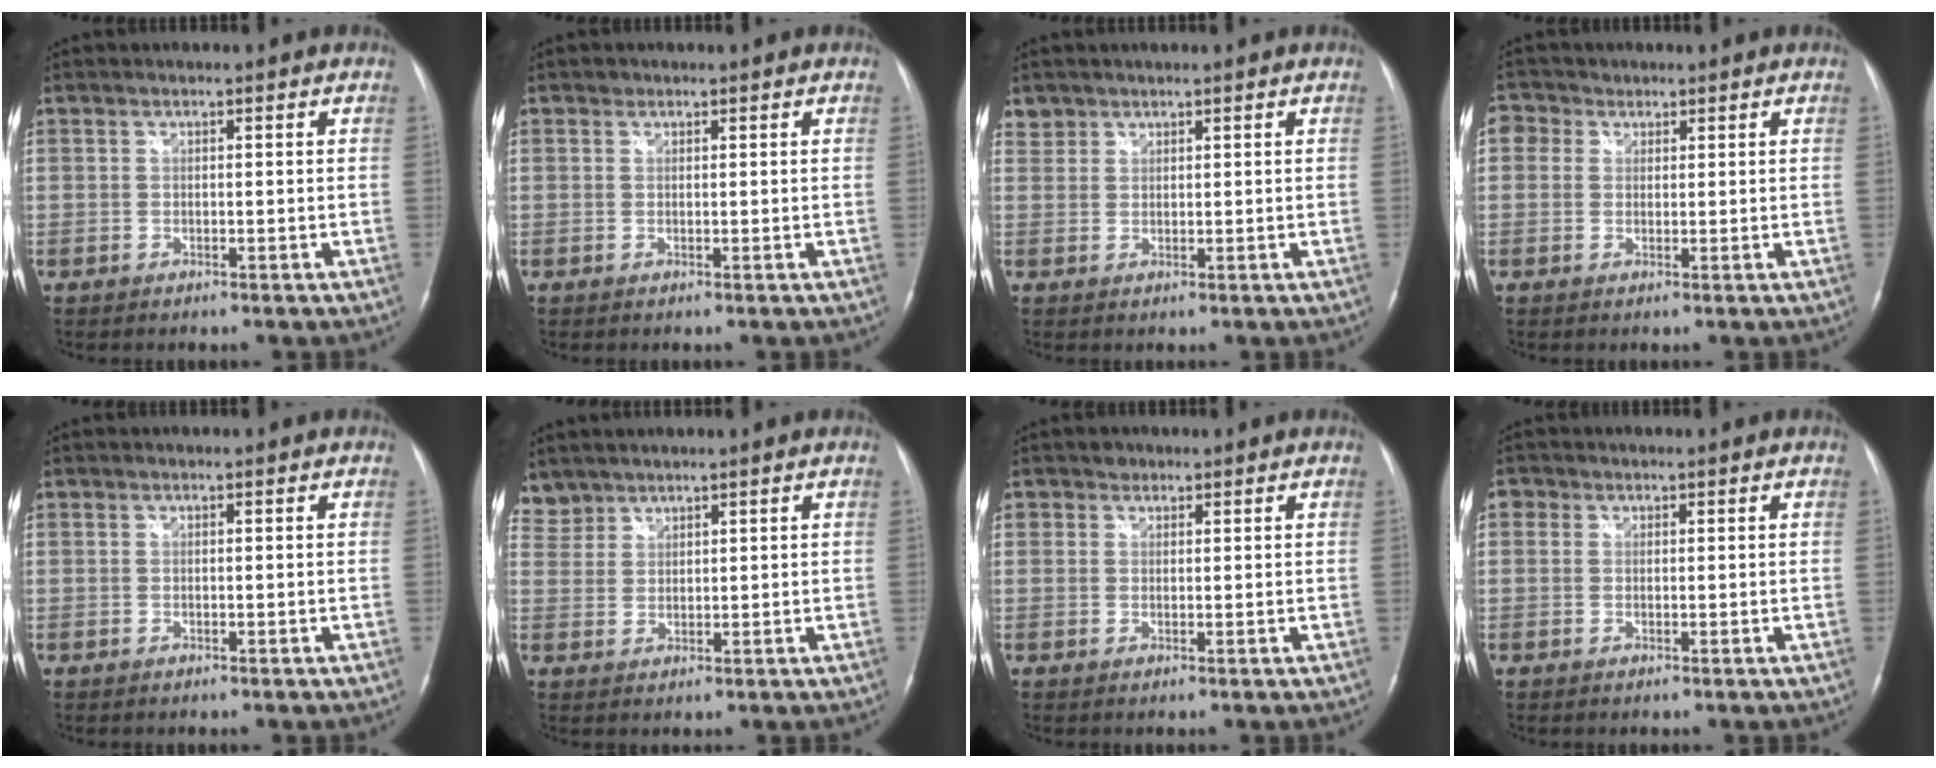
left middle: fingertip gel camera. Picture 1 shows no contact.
{"total": 0.7, "force": [0.5, 0.5, 0.0], "torque": [0.000, 0.001, 0.006]}
{"total": 0.9, "force": [0.8, 0.5, -0.1], "torque": [0.004, 0.007, 0.015]}
{"total": 3.0, "force": [1.4, 2.6, 0.5], "torque": [-0.011, 0.015, 0.022]}
{"total": 0.0}
{"total": 3.5, "force": [3.1, 1.5, -0.5], "torque": [0.013, 0.010, 0.066]}
{"total": 1.5, "force": [0.9, 1.2, 0.1], "torque": [0.003, 0.000, 0.010]}
{"total": 1.5, "force": [0.5, 1.3, 0.4], "torque": [-0.001, 0.005, 0.005]}